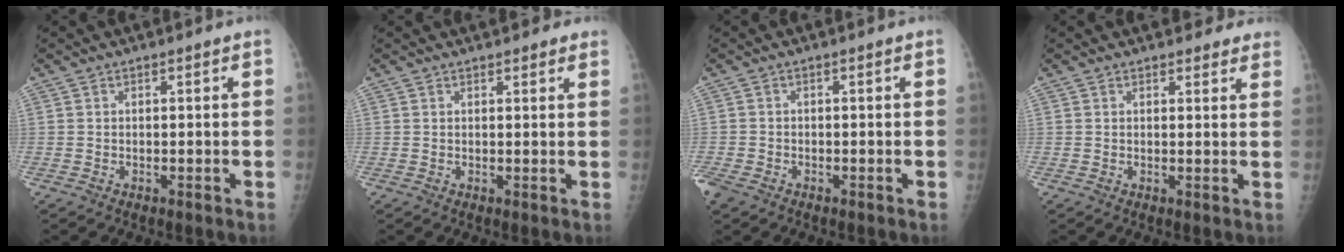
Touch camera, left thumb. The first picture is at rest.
{"total": 4.4, "force": [3.6, 1.5, 2.0], "torque": [-0.005, -0.001, 0.037]}
{"total": 3.2, "force": [-2.0, 2.1, 1.3], "torque": [-0.035, -0.002, -0.037]}
{"total": 4.6, "force": [4.1, 1.7, 1.0], "torque": [0.021, -0.015, 0.038]}